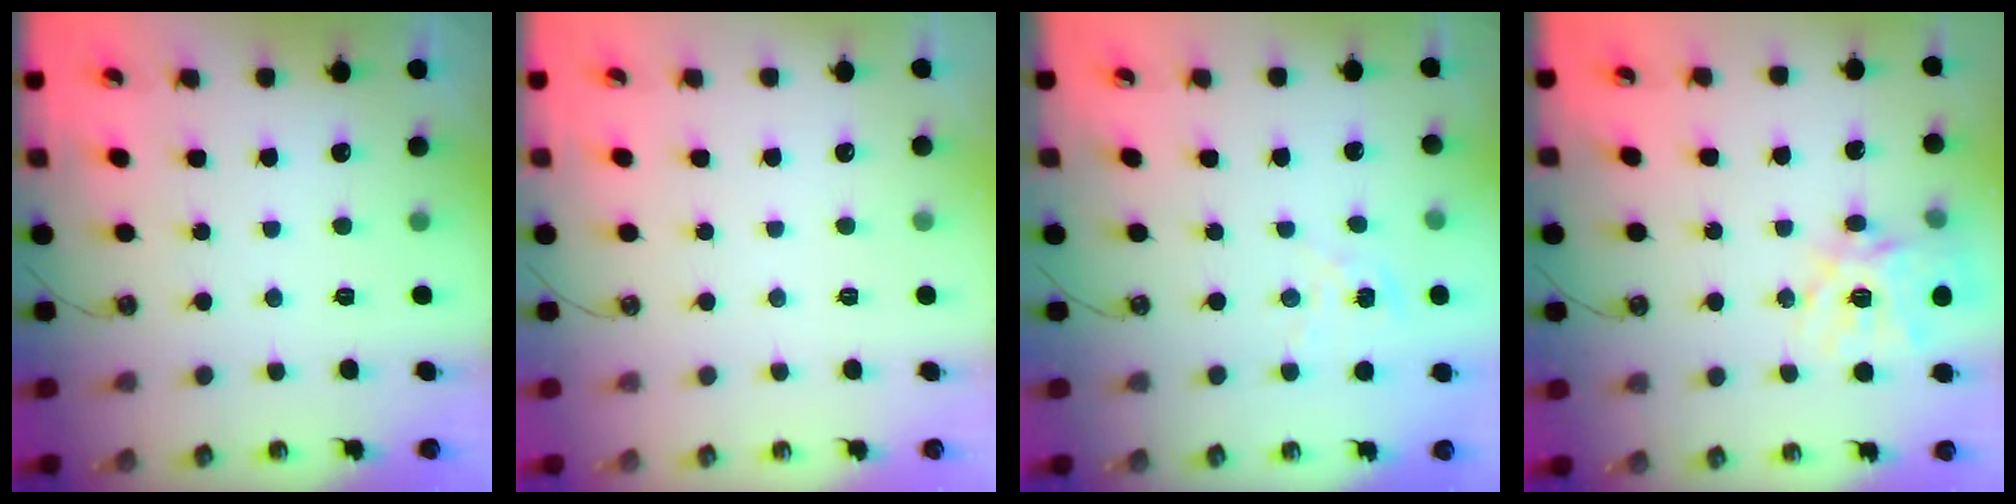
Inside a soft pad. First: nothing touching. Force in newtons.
{"total": 0.0}
{"total": 2.5, "press": 2.5, "slide": 0.2}
{"total": 17.5, "press": 17.3, "slide": 2.5}